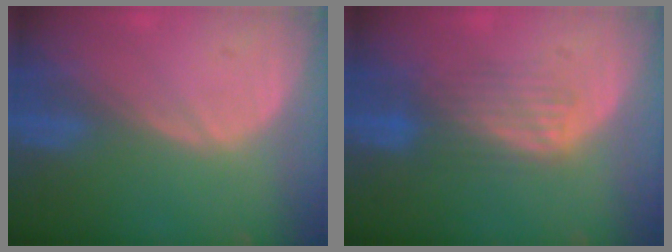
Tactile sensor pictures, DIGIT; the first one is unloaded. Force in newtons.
{"total": 4.7, "press": 4.7, "slide": 0.3}